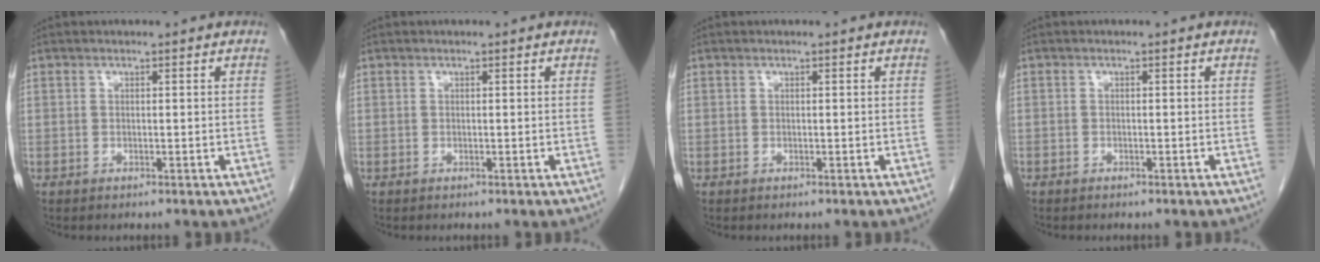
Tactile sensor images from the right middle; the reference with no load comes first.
{"total": 0.0}
{"total": 0.0}
{"total": 0.0}